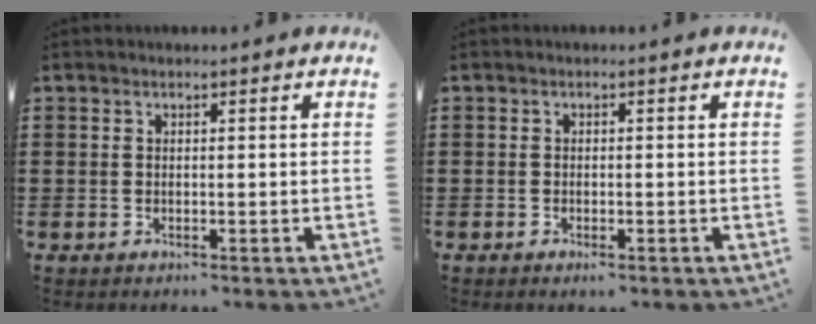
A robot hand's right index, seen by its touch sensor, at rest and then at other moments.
{"total": 0.7, "force": [-0.6, 0.1, 0.5], "torque": [-0.011, -0.006, -0.009]}